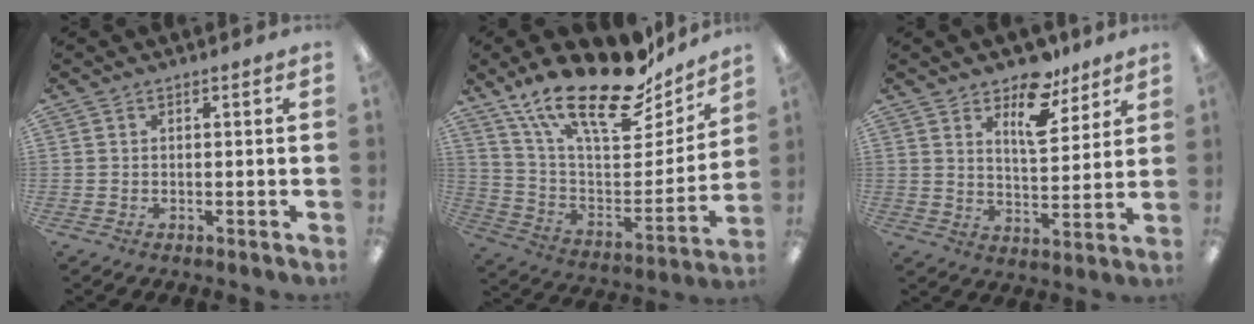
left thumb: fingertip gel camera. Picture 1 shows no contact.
{"total": 24.0, "force": [17.5, 8.7, 13.9], "torque": [-0.214, -0.118, 0.296]}
{"total": 11.3, "force": [8.0, 5.5, 5.9], "torque": [-0.067, -0.047, 0.136]}